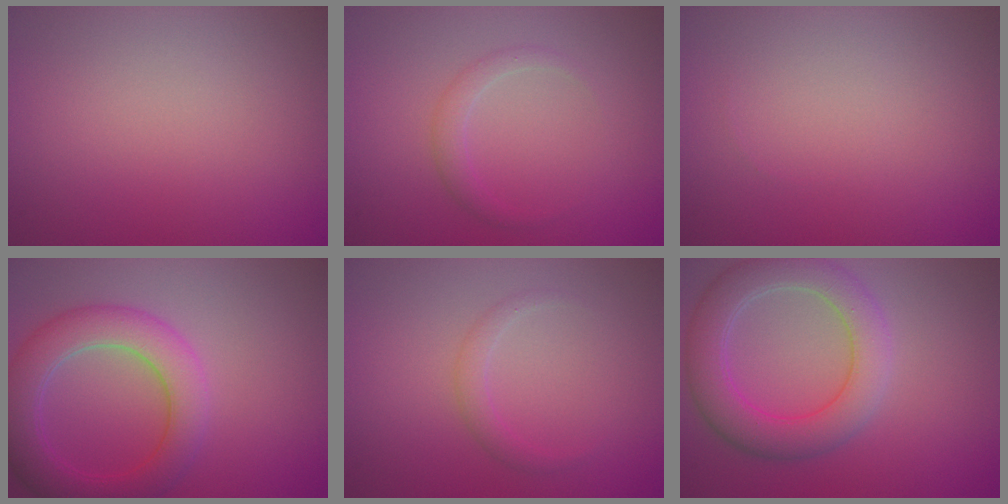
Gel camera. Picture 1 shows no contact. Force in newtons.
{"total": 1.4, "press": 1.4, "slide": 0.1}
{"total": 0.0}
{"total": 5.6, "press": 5.6, "slide": 0.2}
{"total": 1.2, "press": 1.2, "slide": 0.0}
{"total": 5.5, "press": 5.4, "slide": 0.3}